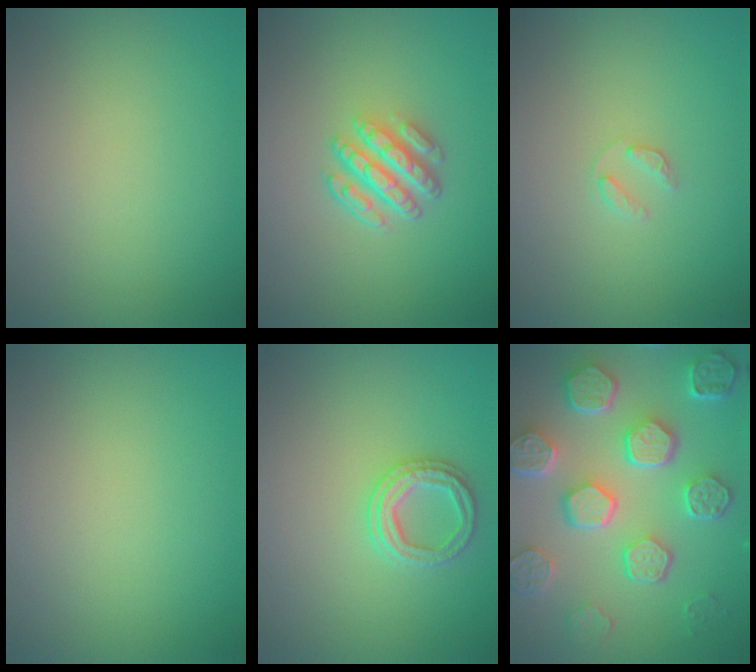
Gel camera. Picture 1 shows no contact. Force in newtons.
{"total": 4.6, "press": 3.2, "slide": 3.3}
{"total": 1.1, "press": 1.1, "slide": 0.2}
{"total": 0.0}
{"total": 2.4, "press": 2.4, "slide": 0.2}
{"total": 8.8, "press": 6.6, "slide": 5.9}